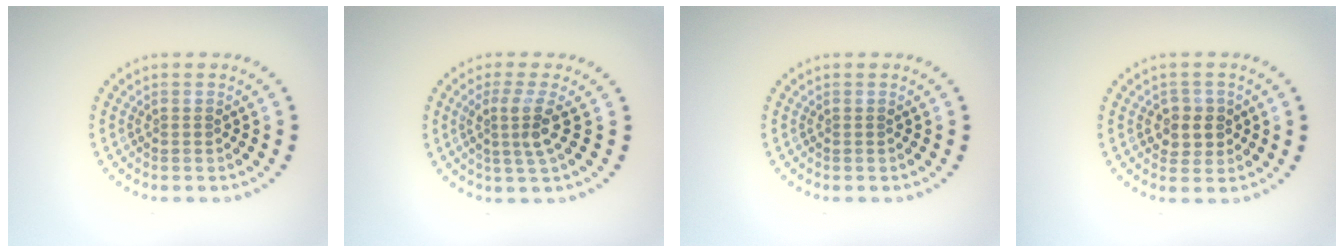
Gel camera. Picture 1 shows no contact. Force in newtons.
{"total": 2.7, "press": 1.9, "slide": 1.9}
{"total": 0.0}
{"total": 2.4, "press": 2.2, "slide": 0.7}